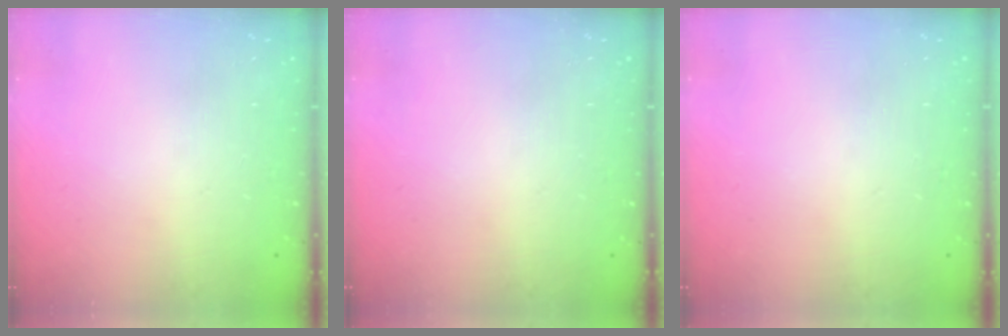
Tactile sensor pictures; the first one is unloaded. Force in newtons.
{"total": 0.0}
{"total": 0.0}